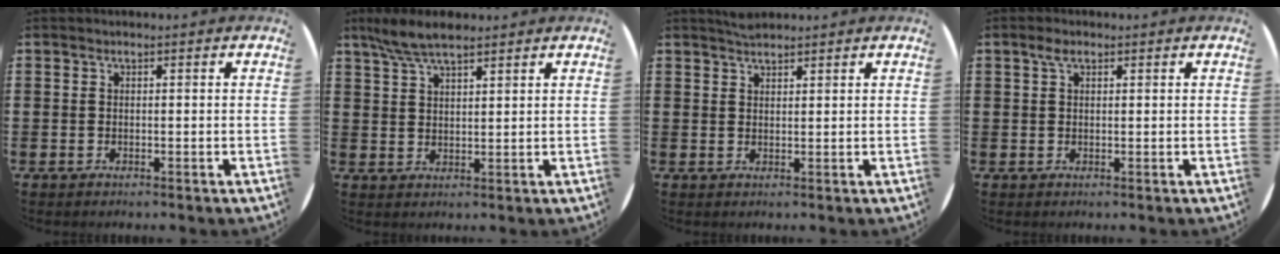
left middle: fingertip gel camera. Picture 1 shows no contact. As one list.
[{"total": 5.5, "force": [4.6, 1.2, 2.9], "torque": [-0.067, -0.004, 0.085]}, {"total": 1.8, "force": [1.8, 0.3, 0.3], "torque": [-0.009, 0.003, 0.033]}, {"total": 1.8, "force": [1.0, 0.9, 1.2], "torque": [-0.019, 0.002, 0.016]}]